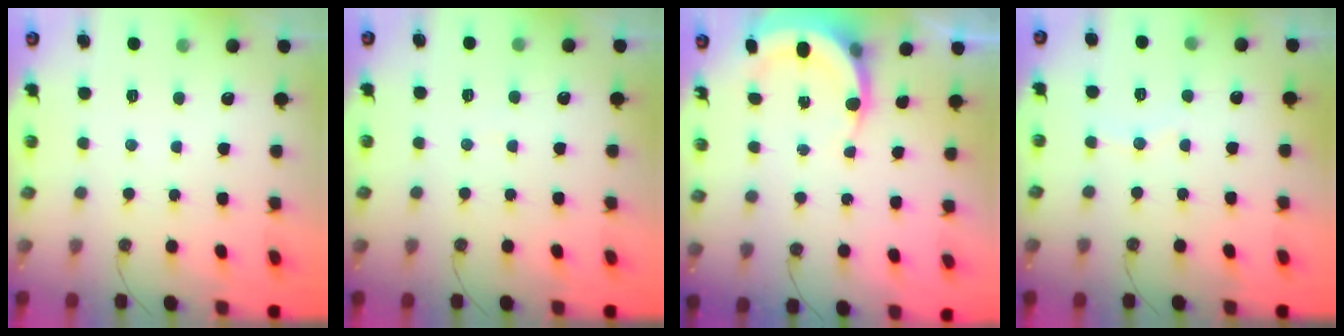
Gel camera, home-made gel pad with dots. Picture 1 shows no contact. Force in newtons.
{"total": 2.5, "press": 2.5, "slide": 0.2}
{"total": 6.0, "press": 5.8, "slide": 1.7}
{"total": 5.8, "press": 5.5, "slide": 1.7}